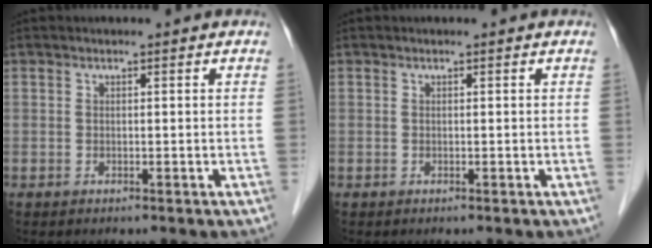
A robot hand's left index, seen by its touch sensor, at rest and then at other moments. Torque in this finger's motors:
{"motor_torque": [0.02, 0.01, -0.03, 0.00]}